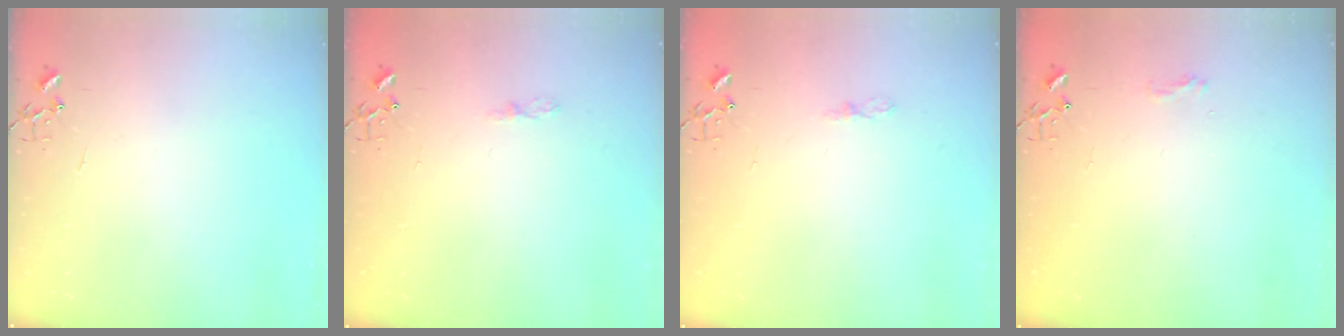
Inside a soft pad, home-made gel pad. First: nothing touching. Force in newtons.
{"total": 4.0, "press": 4.0, "slide": 0.6}
{"total": 4.0, "press": 4.0, "slide": 0.6}
{"total": 7.0, "press": 7.0, "slide": 0.8}